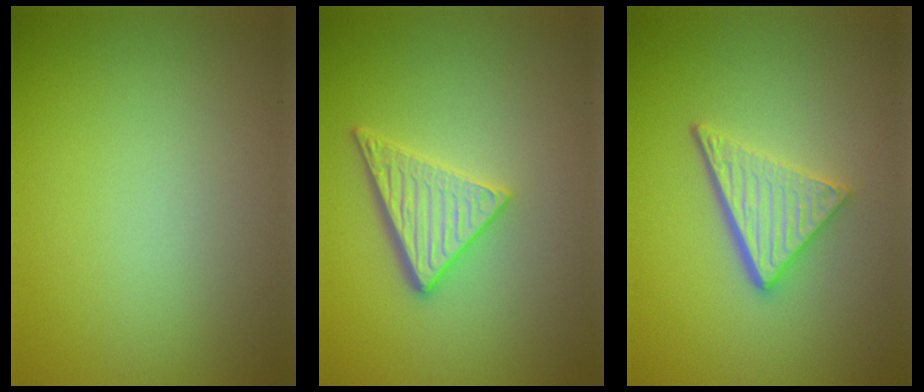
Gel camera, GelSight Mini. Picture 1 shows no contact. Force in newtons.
{"total": 3.7, "press": 3.2, "slide": 1.8}
{"total": 4.2, "press": 3.2, "slide": 2.7}